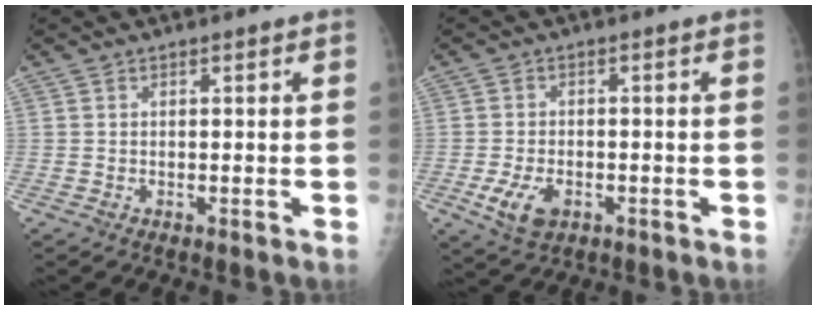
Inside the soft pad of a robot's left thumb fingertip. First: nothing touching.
{"total": 5.8, "force": [-2.2, 3.6, 3.9], "torque": [-0.072, -0.002, -0.034]}